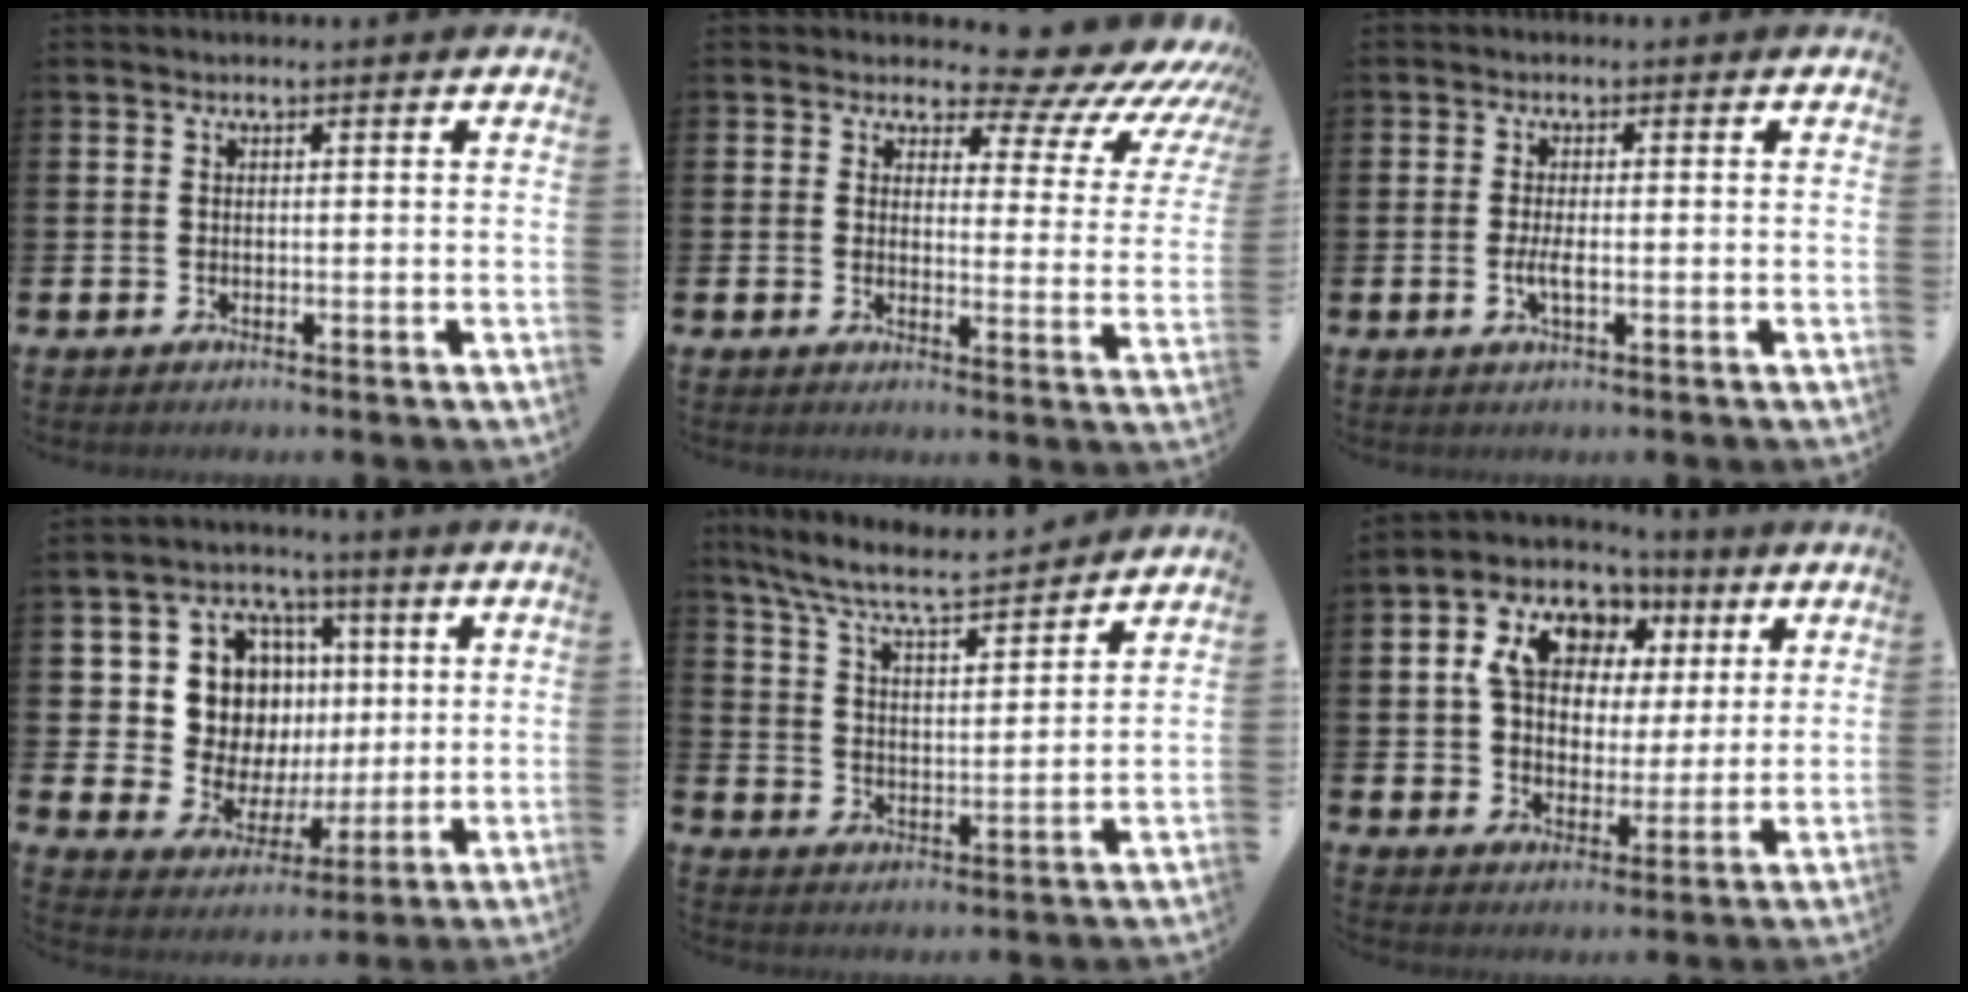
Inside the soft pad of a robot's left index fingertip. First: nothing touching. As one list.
[{"total": 6.4, "force": [5.1, 2.7, 2.7], "torque": [-0.030, -0.054, 0.074]}, {"total": 2.2, "force": [-0.5, 0.6, 2.1], "torque": [-0.045, 0.003, -0.007]}, {"total": 11.3, "force": [2.9, 10.1, 4.2], "torque": [-0.129, -0.013, 0.058]}, {"total": 8.0, "force": [7.4, 1.0, 2.9], "torque": [-0.089, -0.051, 0.128]}, {"total": 9.3, "force": [4.9, 6.7, 4.2], "torque": [-0.118, -0.006, 0.085]}]